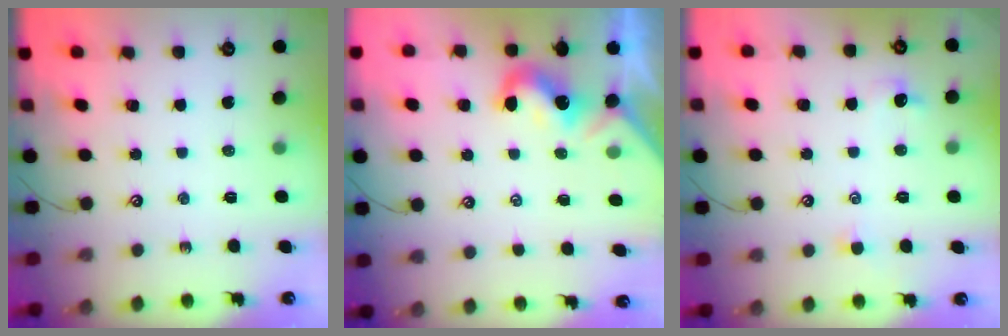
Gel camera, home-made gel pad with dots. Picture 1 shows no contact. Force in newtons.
{"total": 0.8, "press": 0.7, "slide": 0.5}
{"total": 0.9, "press": 0.7, "slide": 0.6}